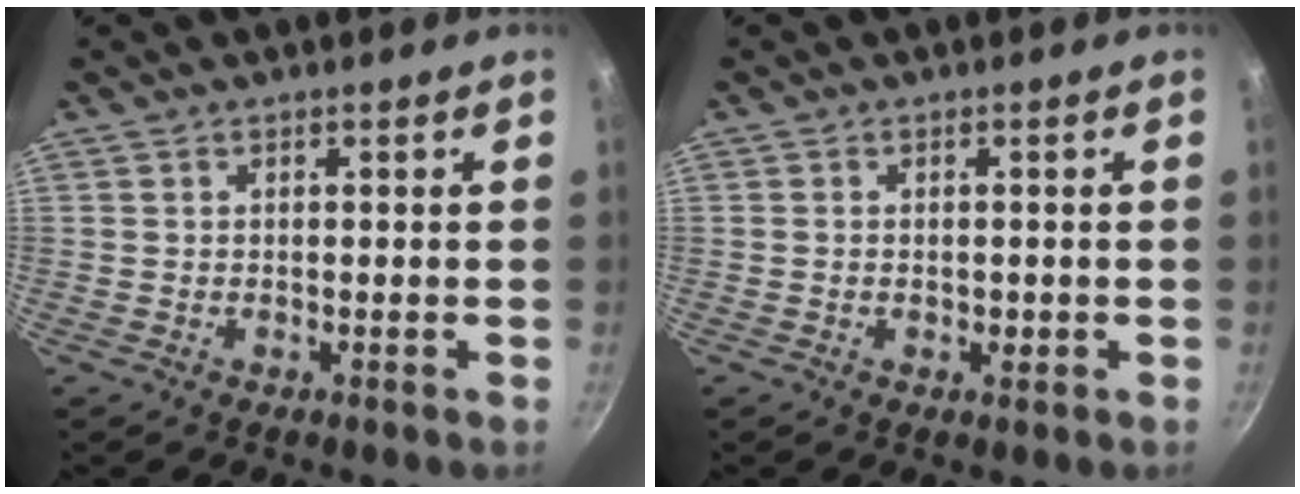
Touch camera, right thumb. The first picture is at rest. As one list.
[{"total": 1.6, "force": [-0.3, 1.1, 1.2], "torque": [-0.015, 0.000, -0.005]}]